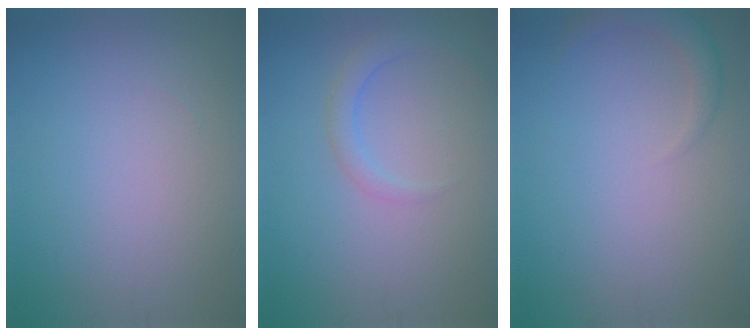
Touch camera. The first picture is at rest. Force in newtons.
{"total": 1.8, "press": 1.8, "slide": 0.0}
{"total": 1.8, "press": 1.8, "slide": 0.1}